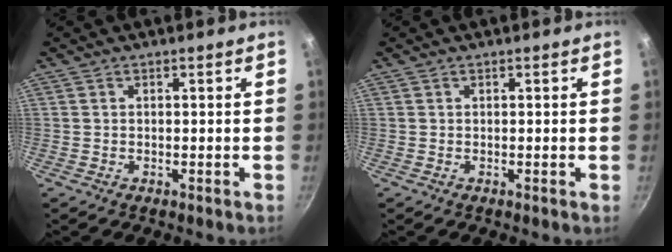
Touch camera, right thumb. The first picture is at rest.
{"total": 0.0}